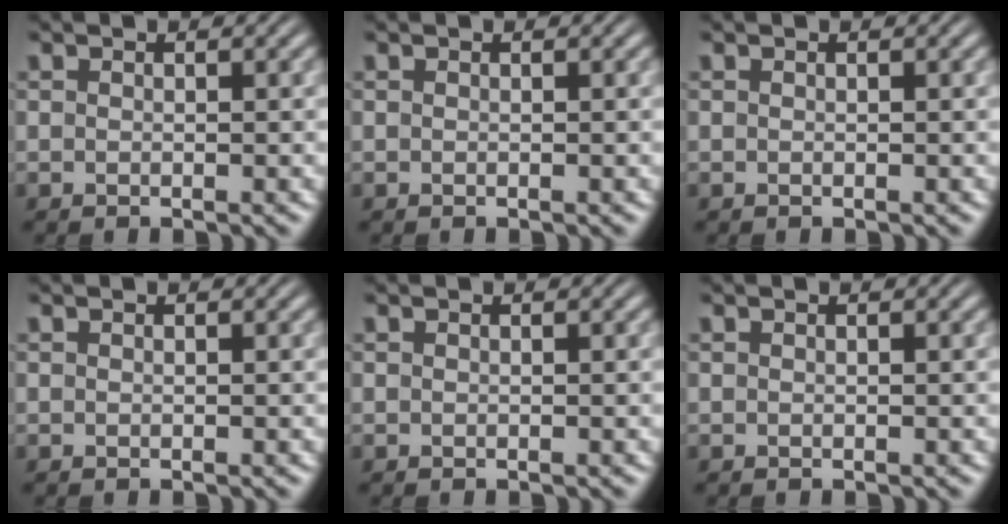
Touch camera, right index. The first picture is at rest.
{"total": 0.0}
{"total": 0.0}
{"total": 0.0}
{"total": 0.0}
{"total": 0.0}